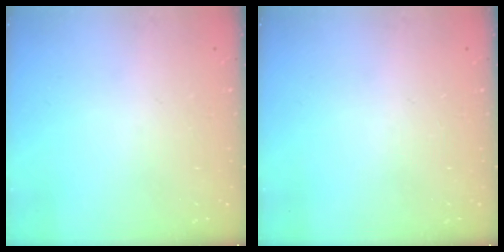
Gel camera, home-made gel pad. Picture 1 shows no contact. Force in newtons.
{"total": 0.0}